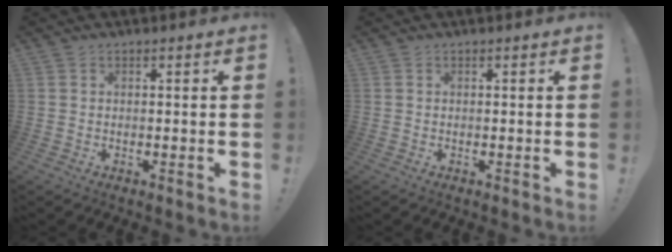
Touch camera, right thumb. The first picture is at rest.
{"total": 0.0}